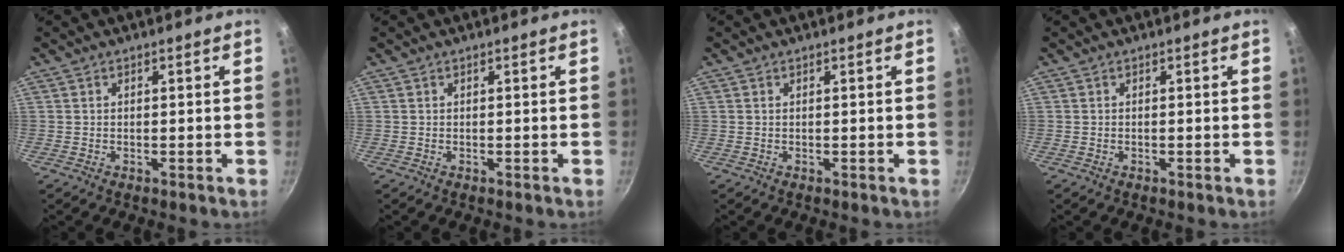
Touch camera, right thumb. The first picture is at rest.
{"total": 0.0}
{"total": 0.0}
{"total": 0.0}